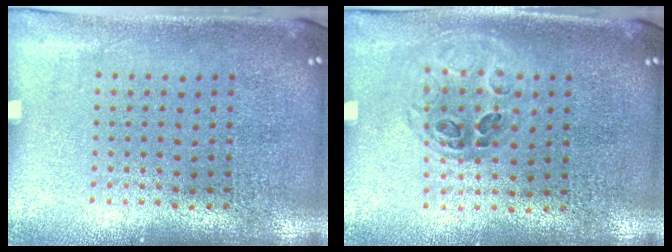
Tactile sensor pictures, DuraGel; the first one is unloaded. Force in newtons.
{"total": 0.9, "press": 0.9, "slide": 0.3}